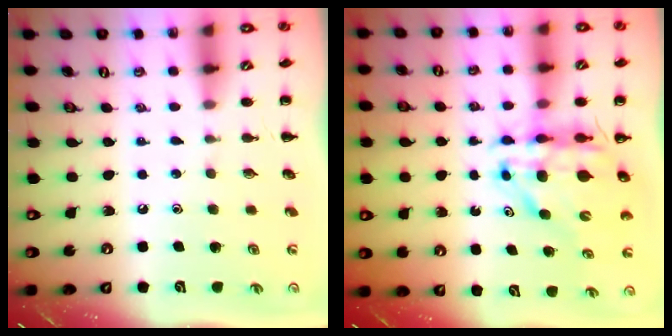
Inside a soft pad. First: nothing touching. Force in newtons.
{"total": 12.2, "press": 11.7, "slide": 3.4}